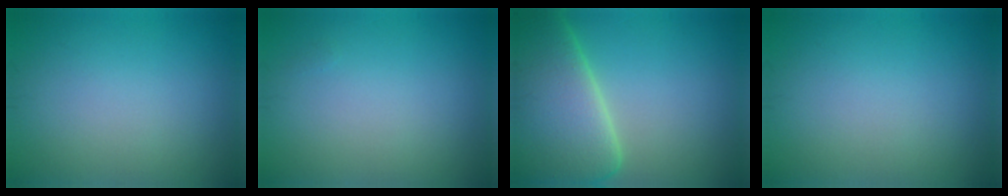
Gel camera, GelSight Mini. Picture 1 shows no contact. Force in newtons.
{"total": 0.0}
{"total": 12.2, "press": 12.1, "slide": 0.8}
{"total": 0.0}